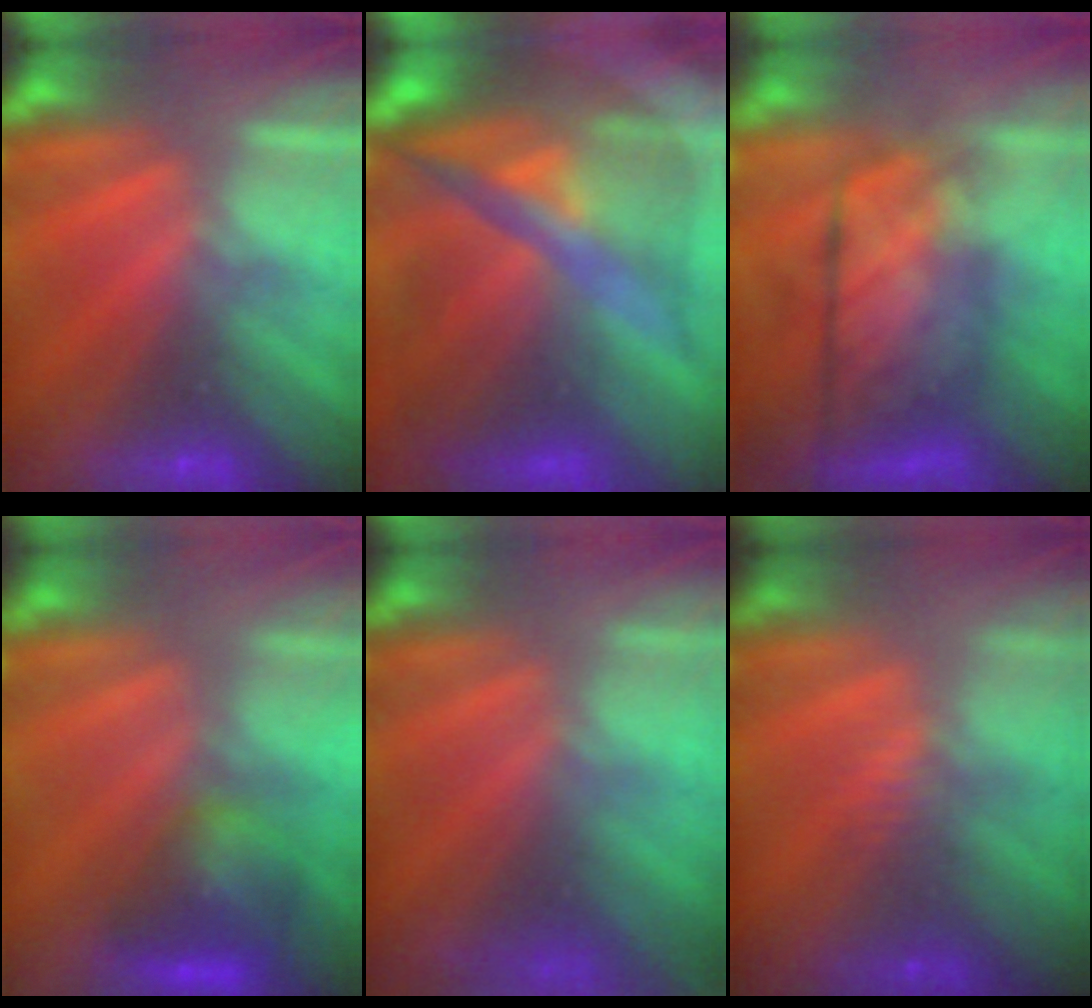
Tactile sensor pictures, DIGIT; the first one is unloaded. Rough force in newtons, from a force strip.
{"total": 9.2}
{"total": 9.3}
{"total": 7.0}
{"total": 7.7}
{"total": 2.4}